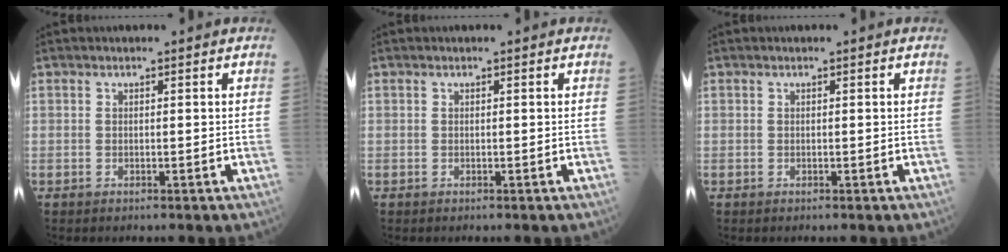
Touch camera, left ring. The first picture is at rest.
{"total": 0.0}
{"total": 0.0}